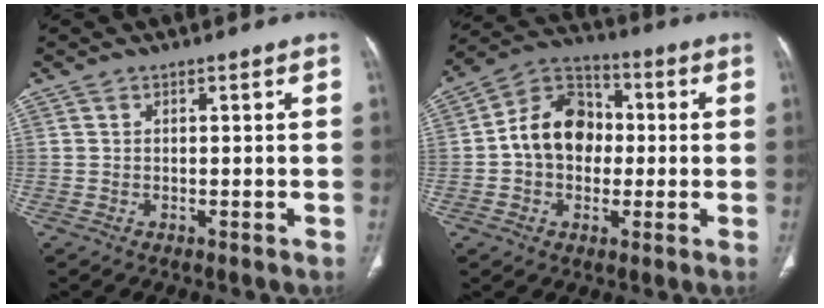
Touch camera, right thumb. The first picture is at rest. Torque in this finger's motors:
{"motor_torque": [1.05, 1.34, 0.95, -0.43, 0.08]}